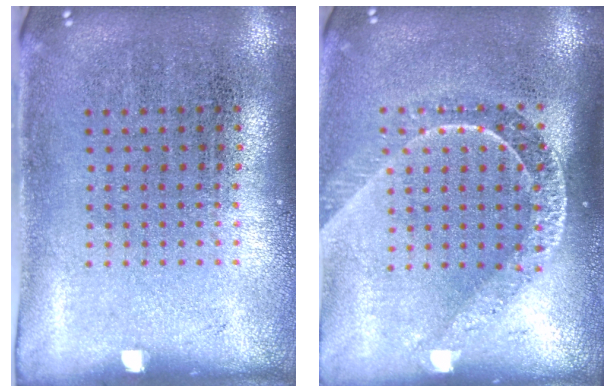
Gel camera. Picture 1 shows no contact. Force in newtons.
{"total": 1.8, "press": 1.5, "slide": 1.0}